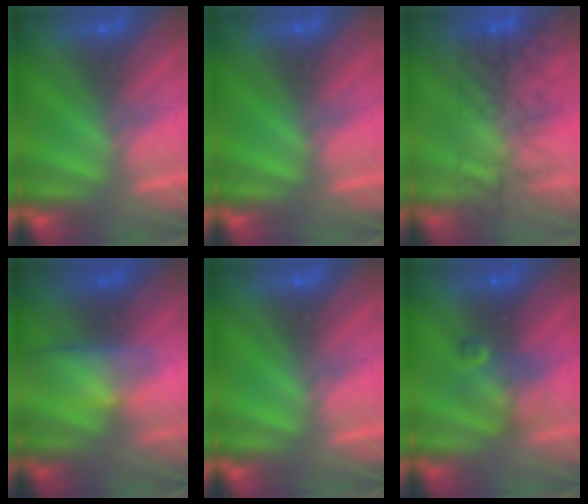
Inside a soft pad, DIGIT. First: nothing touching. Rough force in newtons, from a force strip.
{"total": 0.0}
{"total": 7.9}
{"total": 2.9}
{"total": 0.0}
{"total": 2.3}